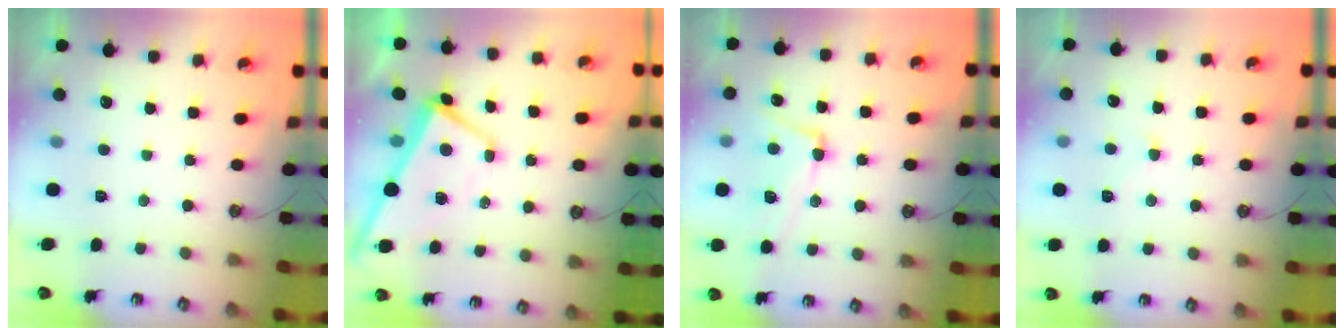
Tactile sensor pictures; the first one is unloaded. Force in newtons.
{"total": 2.2, "press": 2.1, "slide": 0.6}
{"total": 6.1, "press": 5.9, "slide": 1.5}
{"total": 0.7, "press": 0.6, "slide": 0.4}